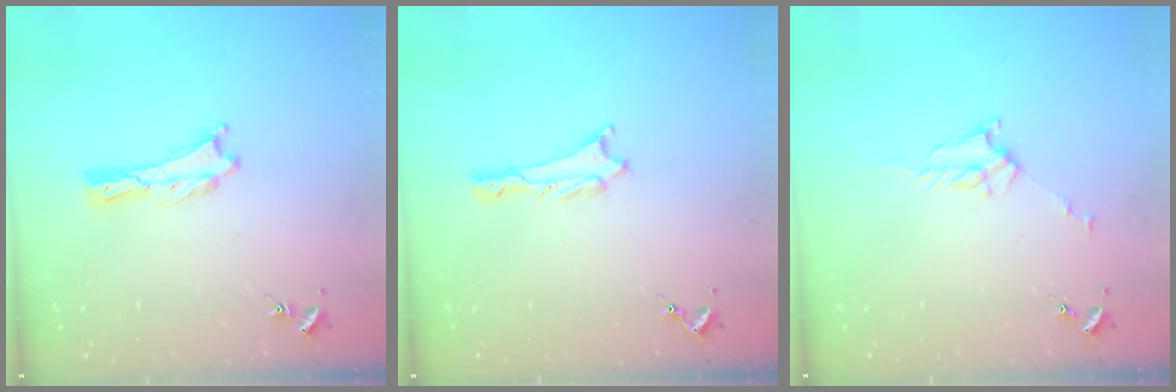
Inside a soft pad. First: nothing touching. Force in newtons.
{"total": 0.8, "press": 0.8, "slide": 0.2}
{"total": 2.7, "press": 2.7, "slide": 0.3}